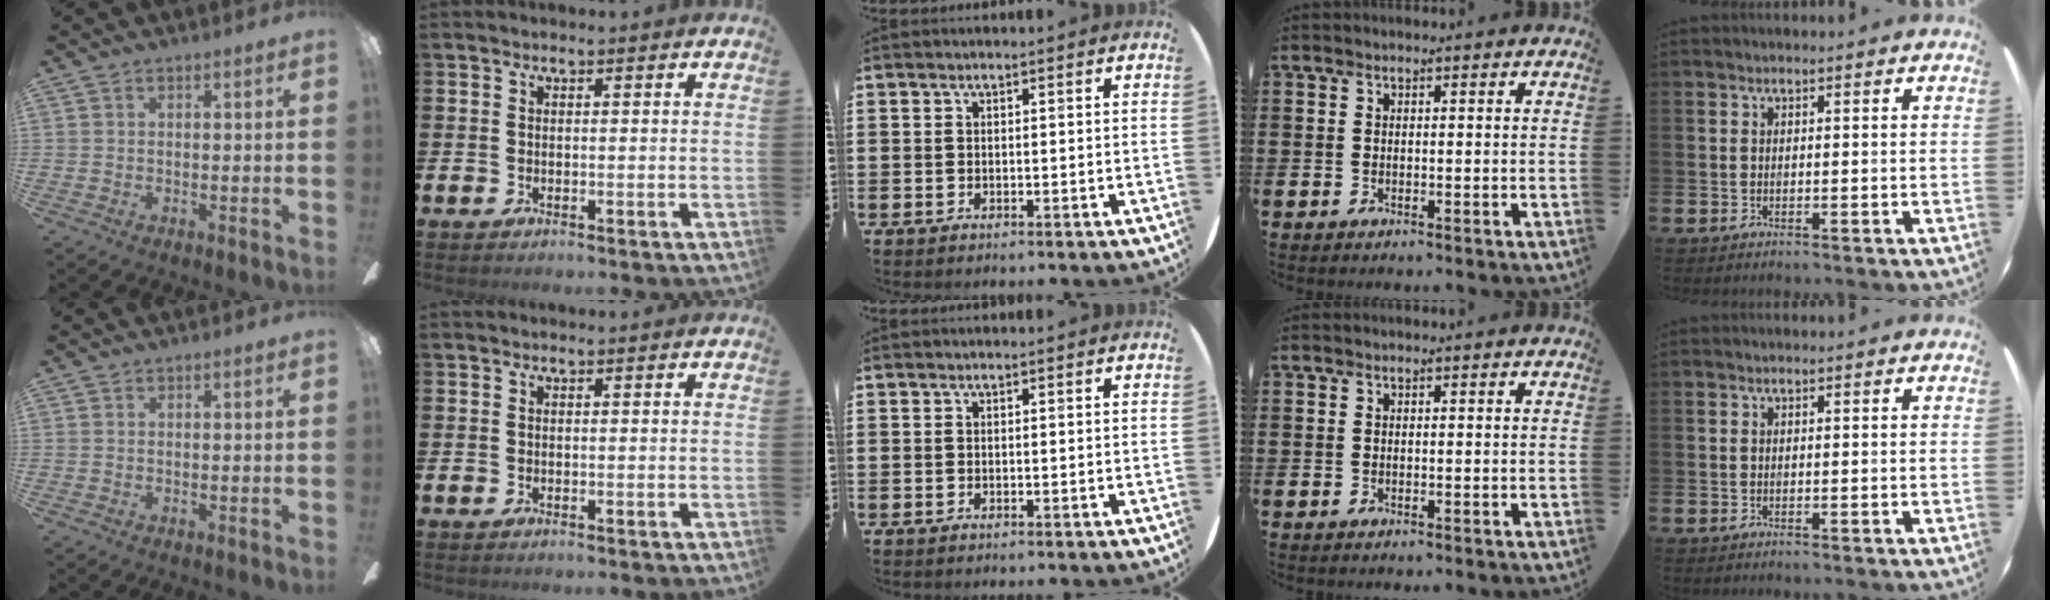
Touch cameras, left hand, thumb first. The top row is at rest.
{}